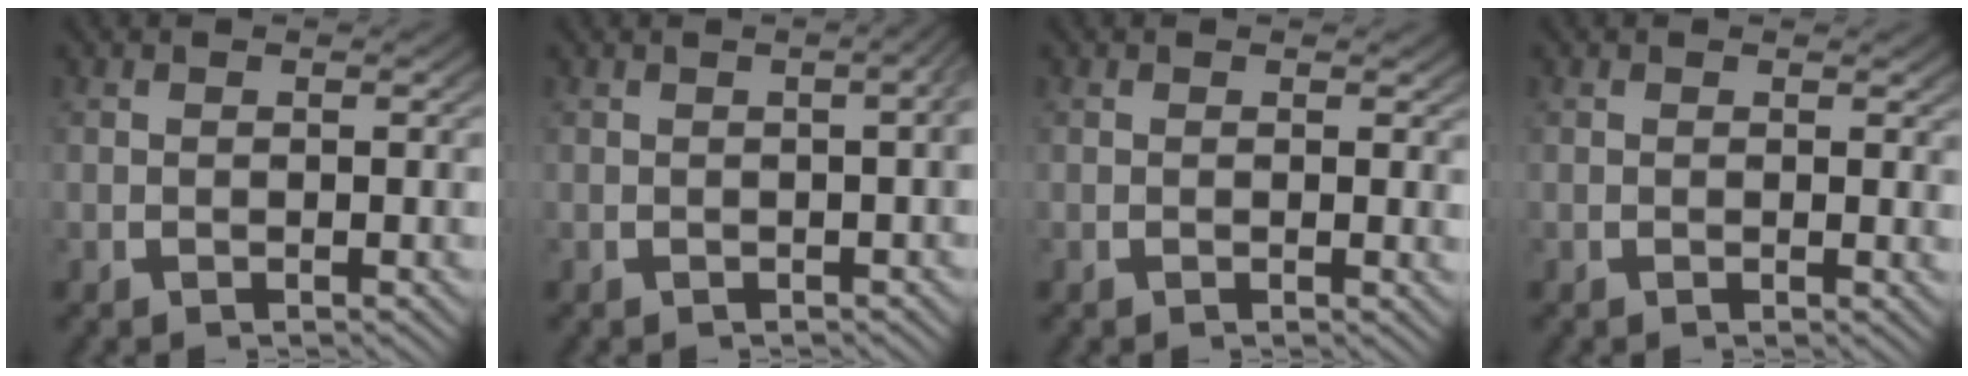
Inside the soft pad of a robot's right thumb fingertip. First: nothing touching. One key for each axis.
{"total": 3.5, "fx": 0.2, "fy": 1.4, "fz": 3.2, "tx": -0.032, "ty": 0.016, "tz": -0.002}
{"total": 0.8, "fx": 0.5, "fy": 0.4, "fz": 0.4, "tx": -0.003, "ty": -0.001, "tz": 0.006}
{"total": 0.8, "fx": 0.6, "fy": 0.4, "fz": 0.4, "tx": -0.002, "ty": -0.002, "tz": 0.007}